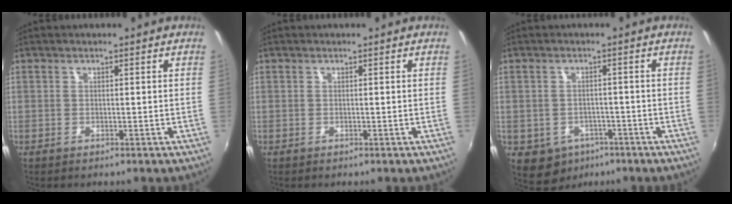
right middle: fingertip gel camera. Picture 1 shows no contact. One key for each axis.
{"total": 0.0}
{"total": 6.7, "fx": -3.6, "fy": 5.2, "fz": 2.2, "tx": -0.055, "ty": -0.004, "tz": -0.038}